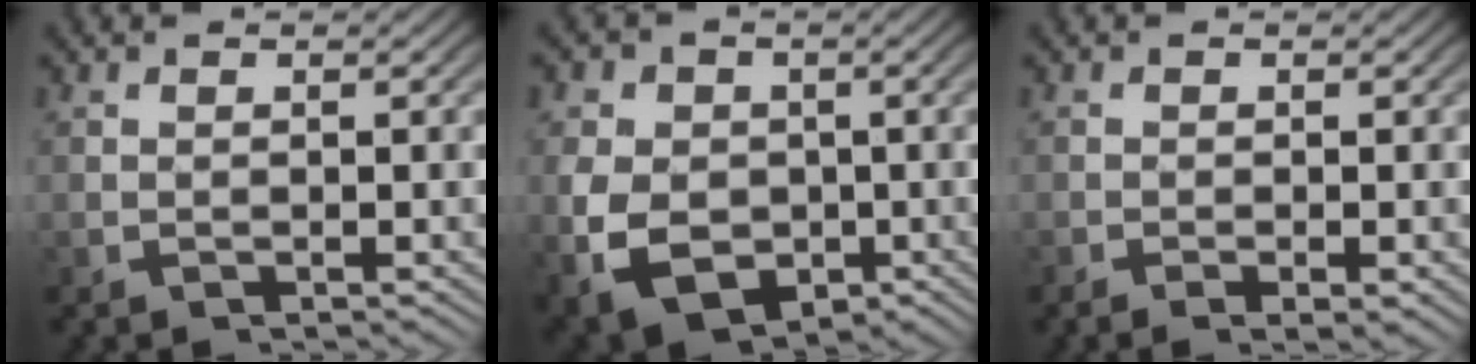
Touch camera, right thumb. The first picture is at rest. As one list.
[{"total": 9.9, "force": [-2.5, 7.7, 5.6], "torque": [-0.132, -0.059, -0.015]}, {"total": 1.2, "force": [-0.6, 0.4, 1.0], "torque": [-0.013, -0.006, -0.010]}]